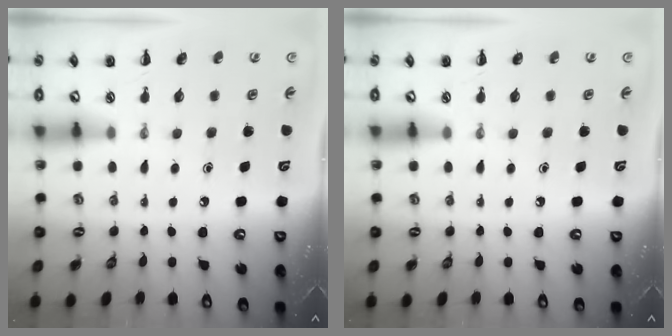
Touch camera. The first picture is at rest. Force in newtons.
{"total": 0.0}